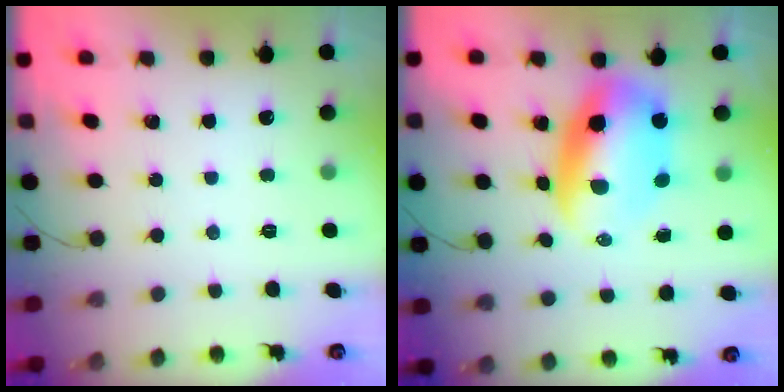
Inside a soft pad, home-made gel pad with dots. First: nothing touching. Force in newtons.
{"total": 10.9, "press": 10.6, "slide": 2.6}